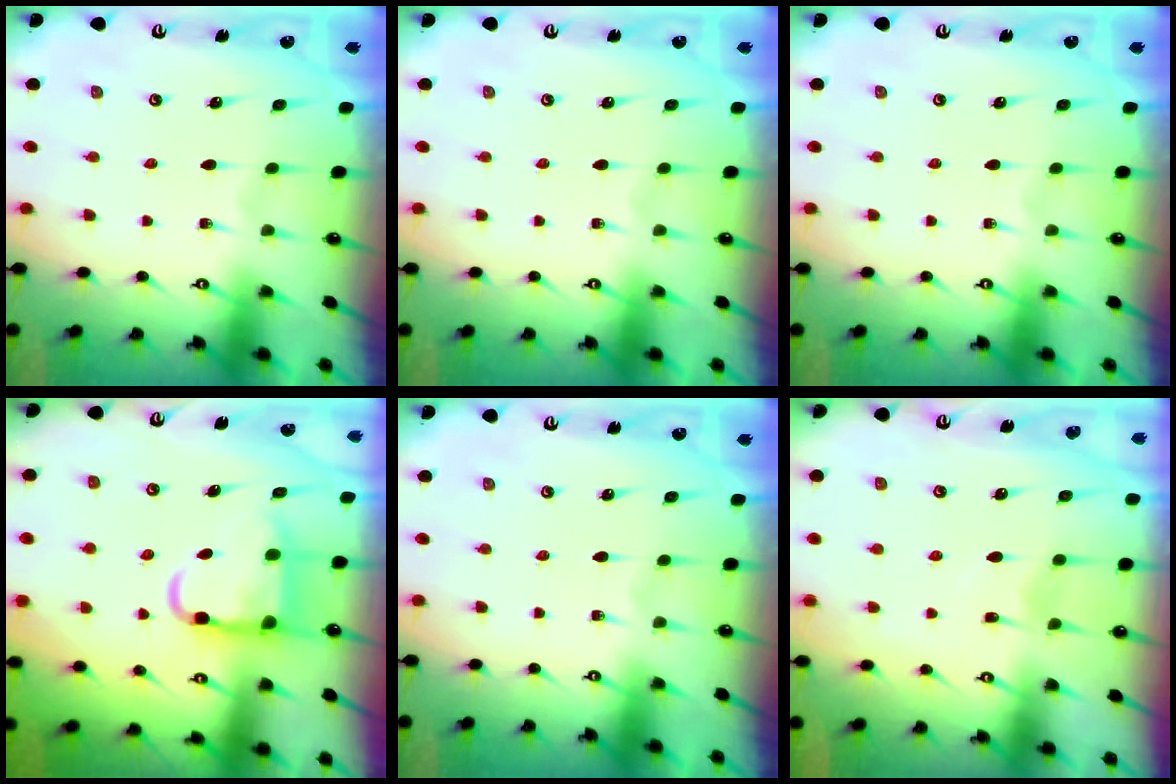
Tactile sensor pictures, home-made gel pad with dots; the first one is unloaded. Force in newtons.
{"total": 0.0}
{"total": 0.0}
{"total": 9.6, "press": 9.5, "slide": 1.3}
{"total": 0.0}
{"total": 5.3, "press": 5.2, "slide": 0.7}